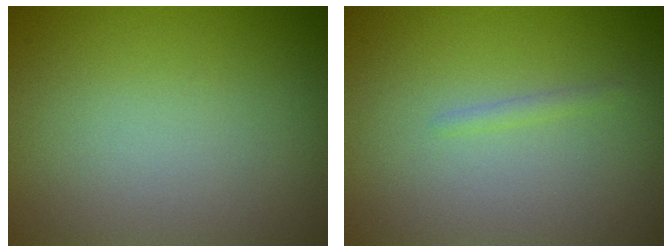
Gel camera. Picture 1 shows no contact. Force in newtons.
{"total": 0.7, "press": 0.7, "slide": 0.1}